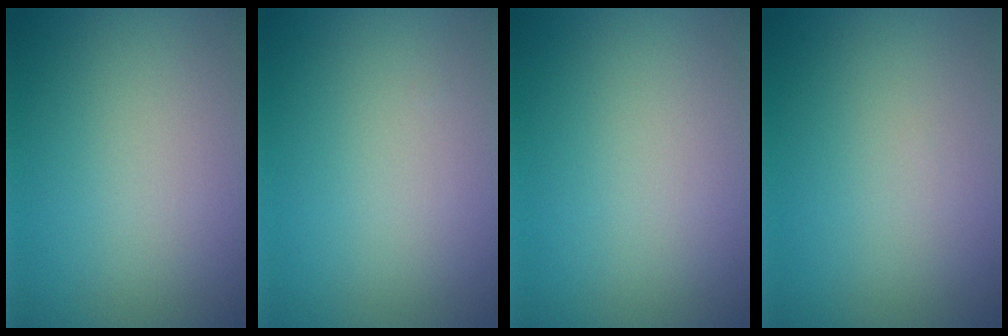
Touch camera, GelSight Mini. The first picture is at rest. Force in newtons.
{"total": 0.0}
{"total": 0.0}
{"total": 0.0}